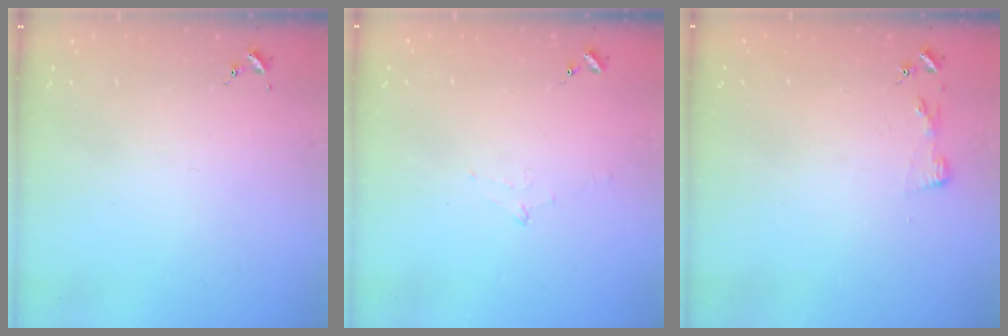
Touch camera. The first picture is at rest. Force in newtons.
{"total": 6.7, "press": 6.7, "slide": 0.7}
{"total": 3.1, "press": 3.1, "slide": 0.4}